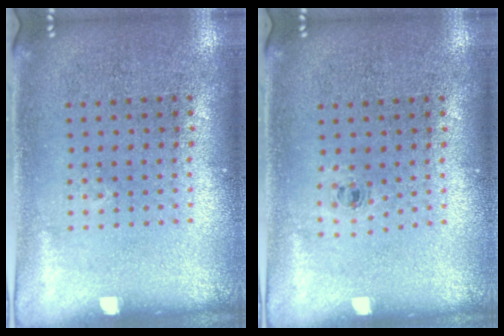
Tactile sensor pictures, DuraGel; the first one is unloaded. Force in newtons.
{"total": 0.6, "press": 0.3, "slide": 0.5}